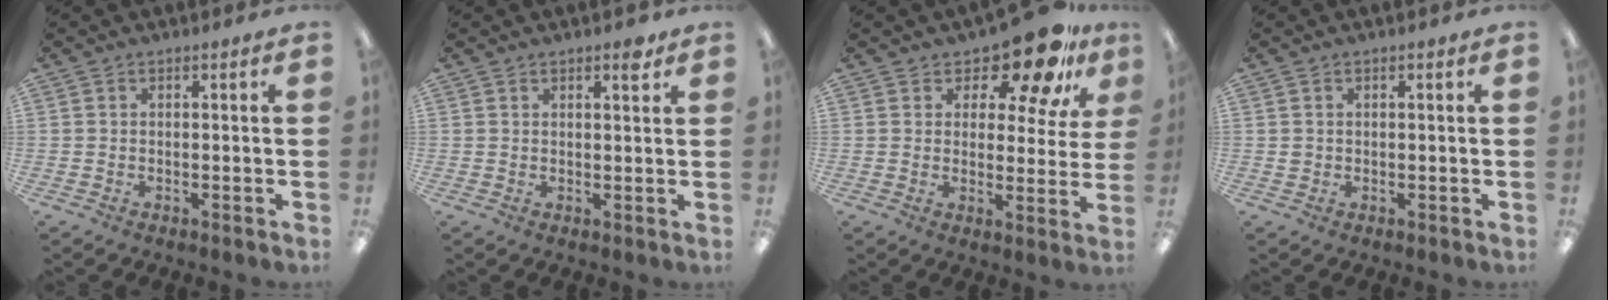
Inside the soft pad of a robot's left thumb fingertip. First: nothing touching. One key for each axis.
{"total": 2.6, "fx": 1.9, "fy": 0.8, "fz": 1.5, "tx": -0.007, "ty": -0.008, "tz": 0.029}
{"total": 13.6, "fx": 10.4, "fy": 5.4, "fz": 6.9, "tx": -0.100, "ty": -0.067, "tz": 0.181}
{"total": 0.9, "fx": 0.2, "fy": 0.9, "fz": 0.2, "tx": -0.006, "ty": 0.005, "tz": 0.003}